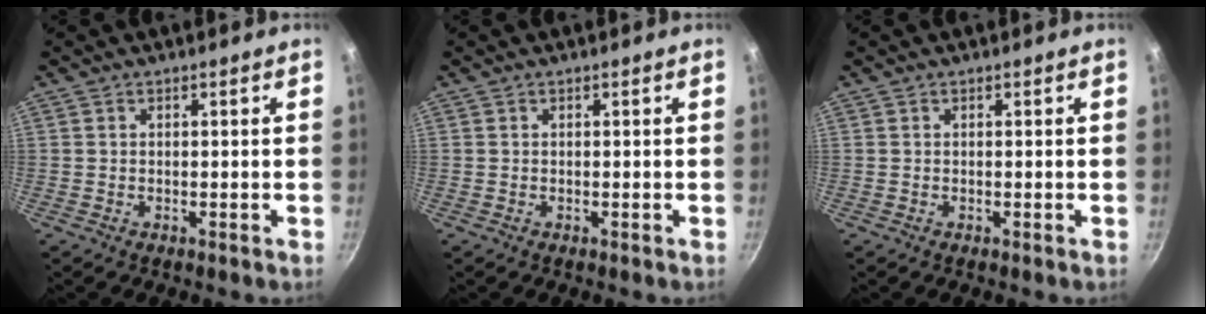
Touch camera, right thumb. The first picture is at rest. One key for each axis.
{"total": 0.0}
{"total": 0.0}